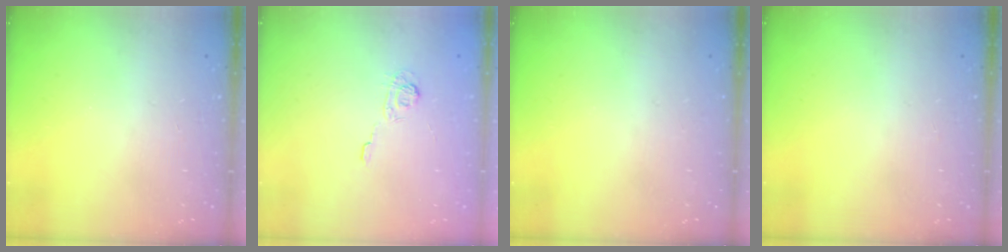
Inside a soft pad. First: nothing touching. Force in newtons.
{"total": 3.3, "press": 2.9, "slide": 1.6}
{"total": 0.0}
{"total": 0.0}